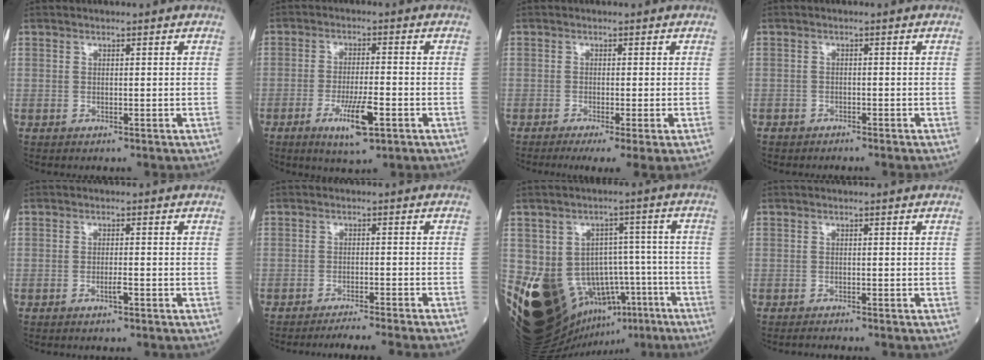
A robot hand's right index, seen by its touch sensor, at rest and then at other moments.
{"total": 7.2, "force": [-3.2, 1.0, 6.4], "torque": [-0.117, -0.011, -0.051]}
{"total": 6.3, "force": [-4.2, -0.3, 4.7], "torque": [-0.063, -0.020, -0.065]}
{"total": 1.4, "force": [-1.3, 0.6, 0.2], "torque": [-0.009, 0.001, -0.022]}
{"total": 1.7, "force": [-0.8, 0.1, 1.5], "torque": [-0.028, -0.002, -0.015]}
{"total": 7.8, "force": [-7.0, -1.7, 2.9], "torque": [-0.013, -0.018, -0.099]}
{"total": 23.2, "force": [-9.7, 15.8, 14.0], "torque": [-0.265, 0.025, -0.124]}
{"total": 1.2, "force": [-1.1, -0.1, 0.3], "torque": [-0.012, -0.003, -0.016]}